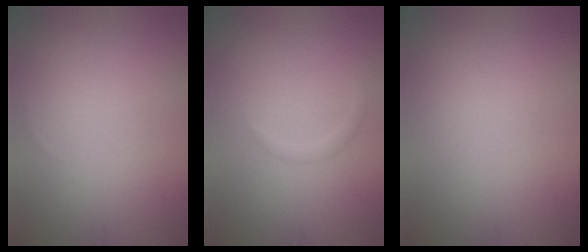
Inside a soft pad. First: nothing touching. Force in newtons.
{"total": 0.7, "press": 0.7, "slide": 0.1}
{"total": 0.0}